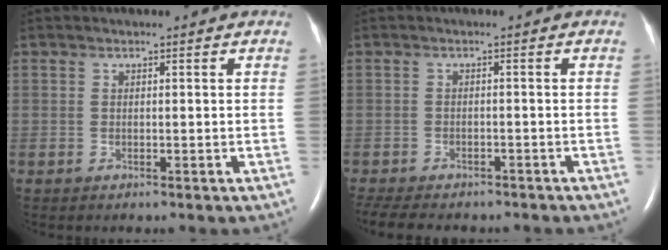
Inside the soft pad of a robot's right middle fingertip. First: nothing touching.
{"total": 11.4, "force": [-9.6, 3.7, 4.9], "torque": [-0.099, -0.008, -0.128]}